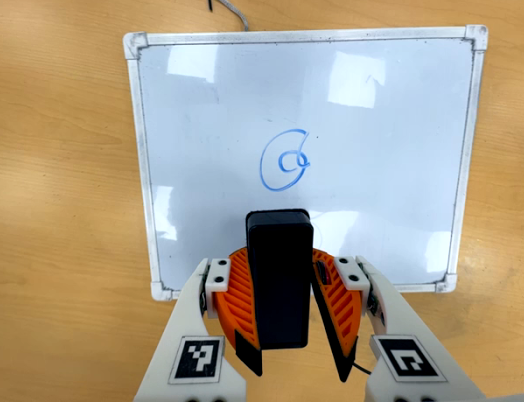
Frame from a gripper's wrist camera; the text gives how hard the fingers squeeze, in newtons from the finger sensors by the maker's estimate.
{"total": 8.1, "left": 8.8, "right": 7.4}